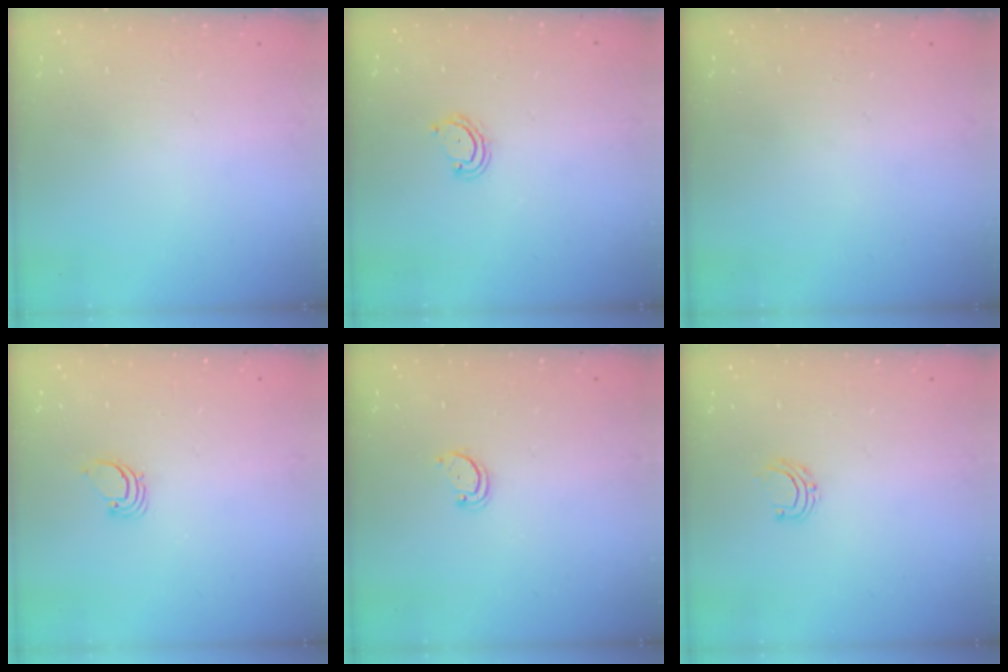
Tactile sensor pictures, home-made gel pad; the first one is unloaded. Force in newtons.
{"total": 3.9, "press": 3.9, "slide": 0.3}
{"total": 0.0}
{"total": 1.7, "press": 1.7, "slide": 0.1}
{"total": 1.9, "press": 1.9, "slide": 0.2}
{"total": 5.9, "press": 5.9, "slide": 0.5}